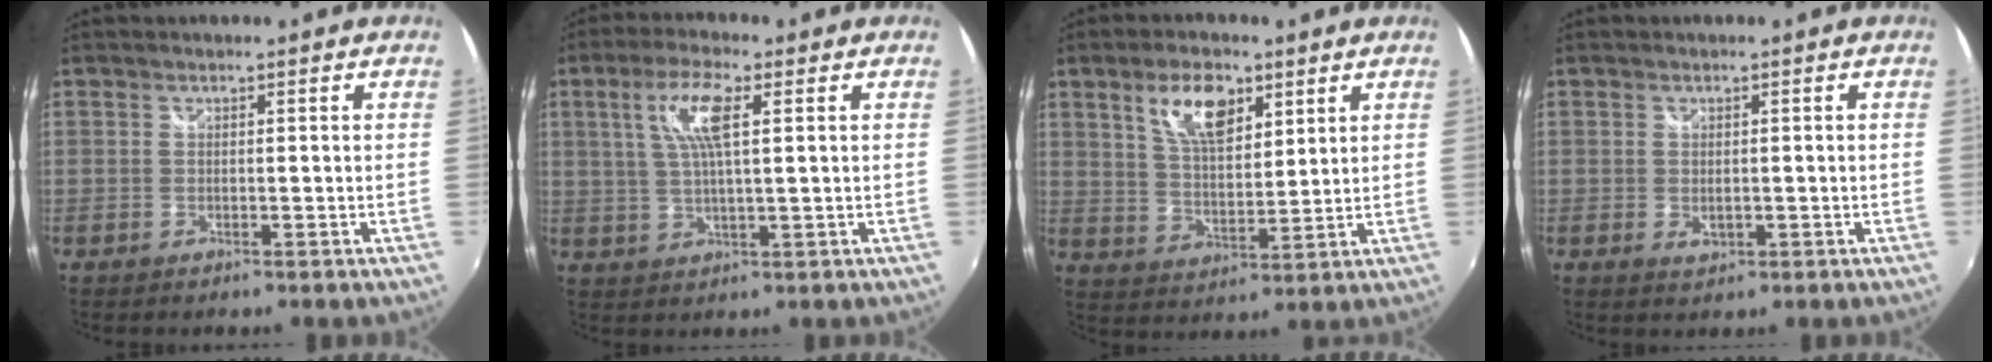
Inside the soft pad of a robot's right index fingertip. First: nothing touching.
{"total": 8.0, "force": [2.5, 1.6, 7.4], "torque": [-0.143, 0.007, 0.048]}
{"total": 9.7, "force": [5.2, 4.3, 6.9], "torque": [-0.124, 0.012, 0.098]}
{"total": 2.0, "force": [-0.3, 1.5, 1.3], "torque": [-0.022, -0.004, -0.002]}